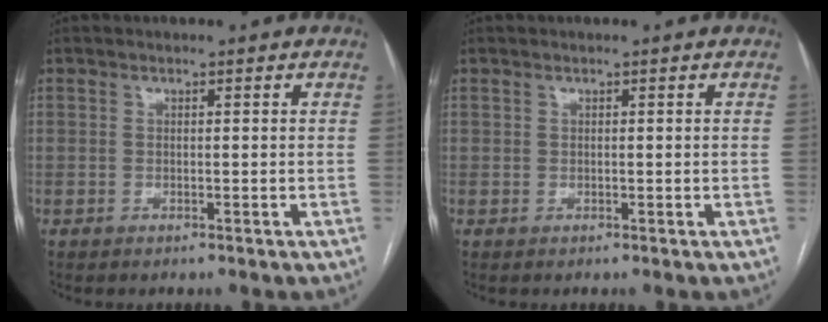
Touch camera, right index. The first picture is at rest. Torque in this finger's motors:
{"motor_torque": [0.00, 0.00, 0.00, 0.00]}